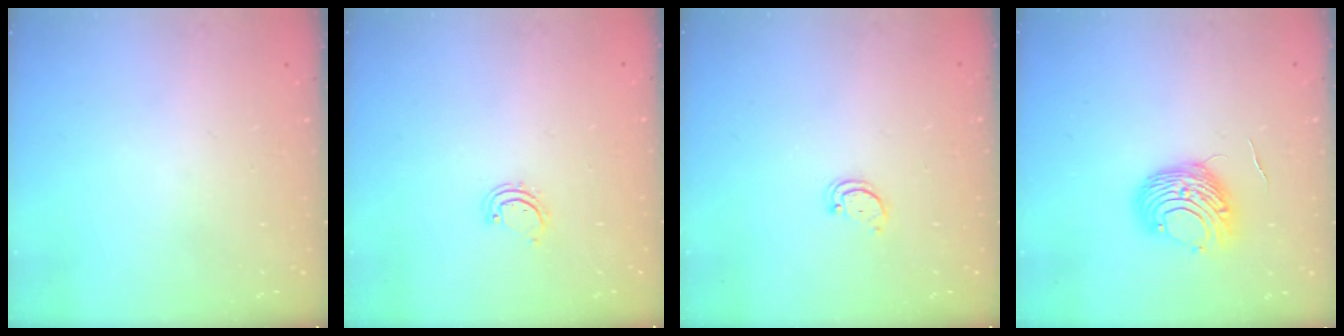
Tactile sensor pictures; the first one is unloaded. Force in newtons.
{"total": 2.5, "press": 2.5, "slide": 0.3}
{"total": 2.2, "press": 2.1, "slide": 0.4}
{"total": 10.2, "press": 10.2, "slide": 0.8}